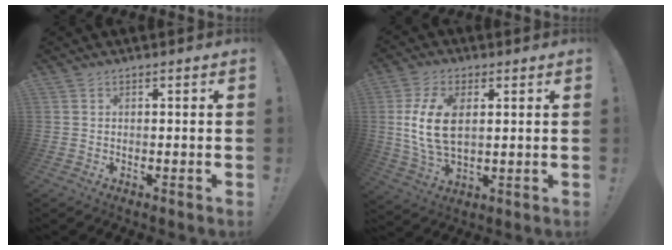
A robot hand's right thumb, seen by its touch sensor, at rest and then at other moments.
{"total": 13.0, "force": [2.1, 7.3, 10.5], "torque": [-0.208, -0.009, 0.037]}